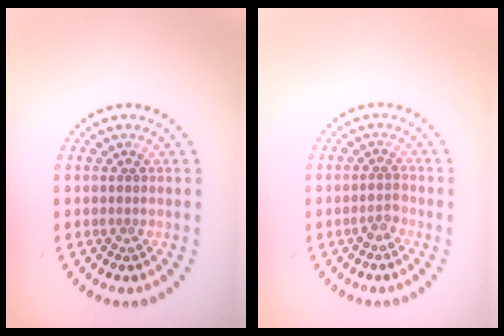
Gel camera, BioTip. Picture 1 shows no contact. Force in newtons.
{"total": 1.1, "press": 0.8, "slide": 0.7}